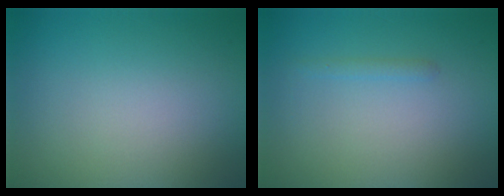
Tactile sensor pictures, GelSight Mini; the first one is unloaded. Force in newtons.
{"total": 0.7, "press": 0.7, "slide": 0.0}